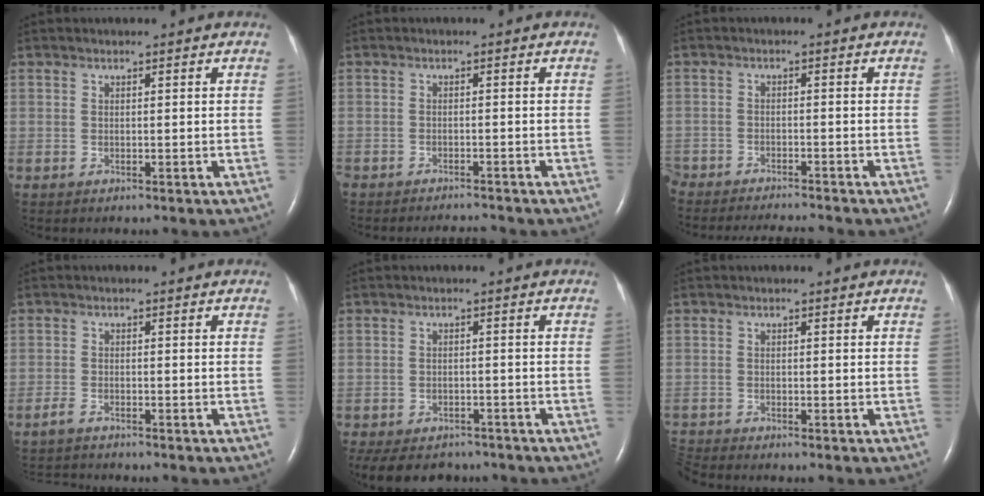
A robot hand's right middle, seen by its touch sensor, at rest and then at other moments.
{"total": 3.3, "force": [-3.3, 0.1, 0.3], "torque": [-0.004, -0.012, -0.051]}
{"total": 11.0, "force": [-10.2, 1.6, 3.7], "torque": [-0.065, -0.014, -0.148]}
{"total": 2.2, "force": [-2.2, 0.2, 0.4], "torque": [-0.015, -0.009, -0.034]}
{"total": 11.7, "force": [-9.3, 6.1, 3.8], "torque": [-0.094, -0.006, -0.117]}
{"total": 1.9, "force": [-1.8, -0.6, -0.2], "torque": [-0.007, -0.015, -0.036]}